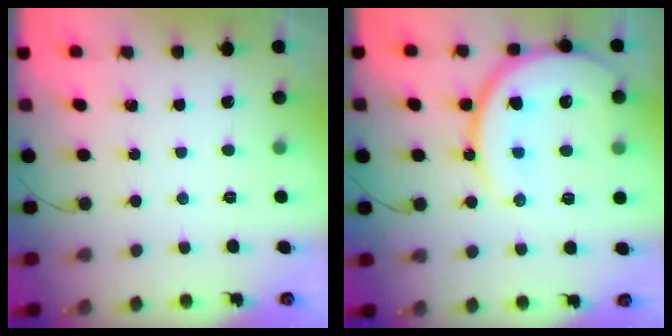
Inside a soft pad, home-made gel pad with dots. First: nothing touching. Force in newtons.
{"total": 18.2, "press": 18.1, "slide": 2.0}